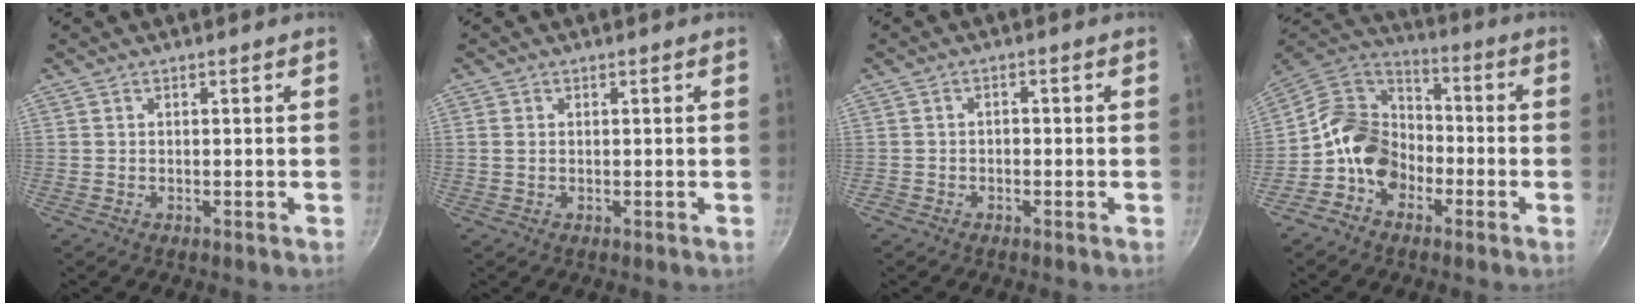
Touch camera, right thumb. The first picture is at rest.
{"total": 1.2, "force": [0.1, 0.9, 0.8], "torque": [-0.016, 0.002, 0.001]}
{"total": 1.5, "force": [-0.8, 1.2, 0.6], "torque": [-0.005, 0.010, -0.012]}
{"total": 13.5, "force": [-4.5, 10.7, 6.8], "torque": [-0.078, 0.053, -0.102]}